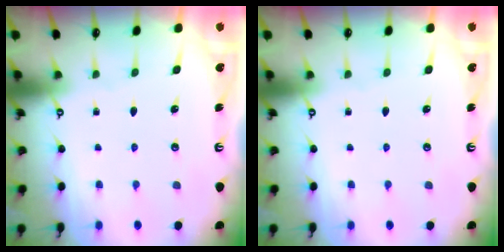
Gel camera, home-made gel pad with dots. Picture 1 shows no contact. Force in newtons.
{"total": 0.0}